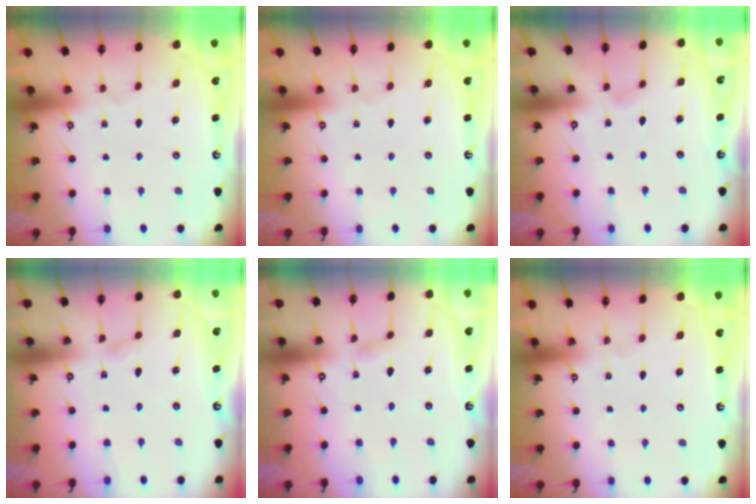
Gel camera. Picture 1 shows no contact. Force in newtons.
{"total": 0.0}
{"total": 3.6, "press": 3.6, "slide": 0.4}
{"total": 2.0, "press": 2.0, "slide": 0.2}
{"total": 2.9, "press": 2.9, "slide": 0.4}
{"total": 0.0}